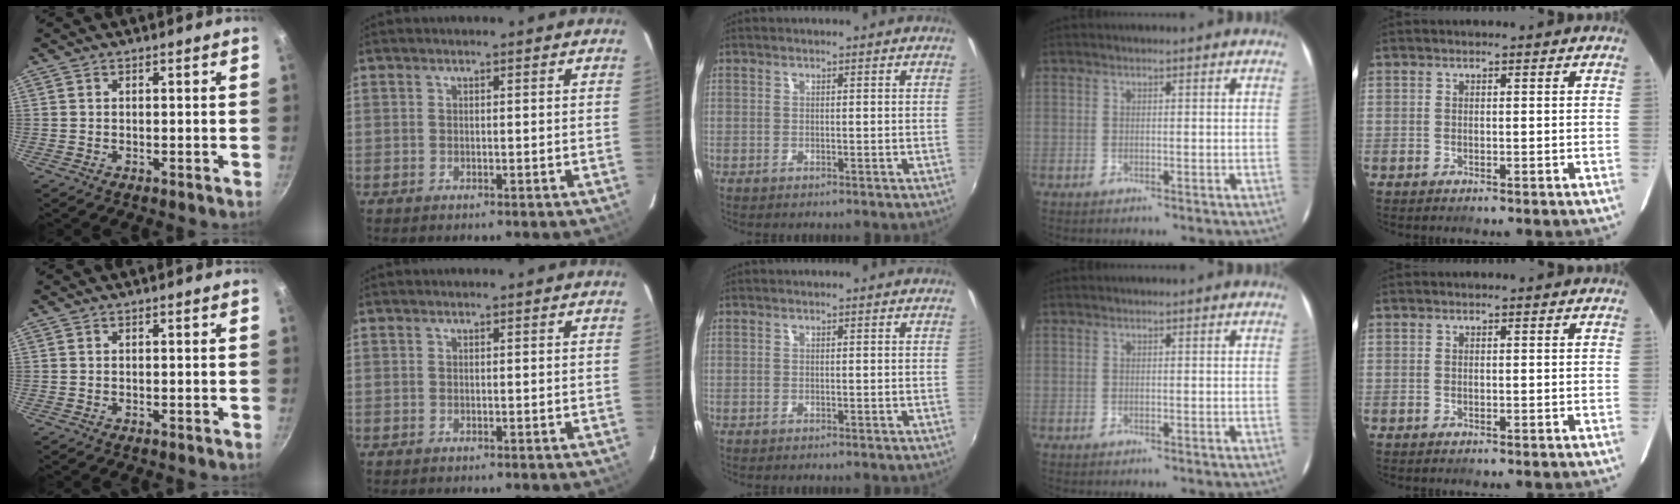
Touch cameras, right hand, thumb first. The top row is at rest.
{}